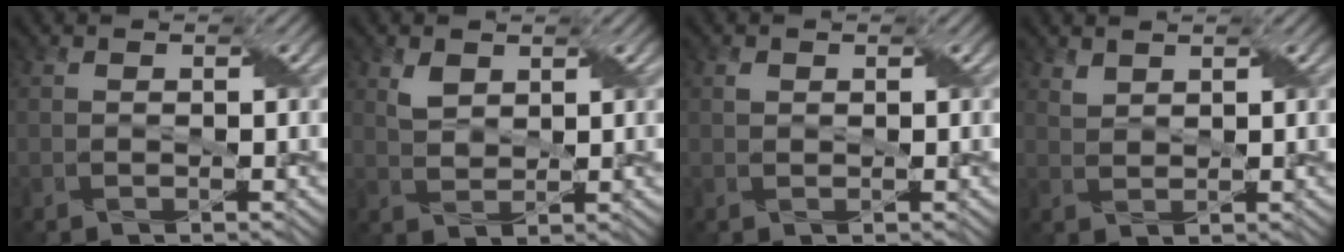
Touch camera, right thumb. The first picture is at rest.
{"total": 2.5, "force": [1.5, 1.6, 1.3], "torque": [-0.035, -0.003, 0.033]}
{"total": 0.6, "force": [0.3, 0.5, 0.2], "torque": [-0.007, -0.001, 0.007]}
{"total": 1.6, "force": [1.4, 0.6, 0.4], "torque": [-0.017, 0.001, 0.032]}